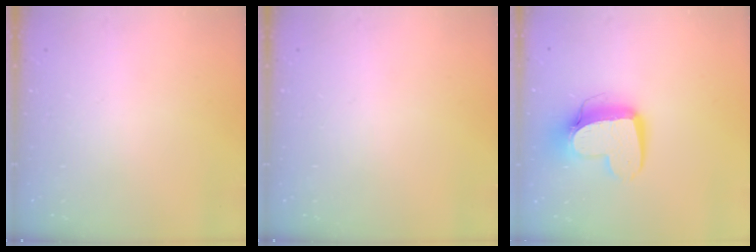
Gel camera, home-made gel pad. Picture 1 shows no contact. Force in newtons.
{"total": 0.0}
{"total": 13.0, "press": 12.9, "slide": 1.4}